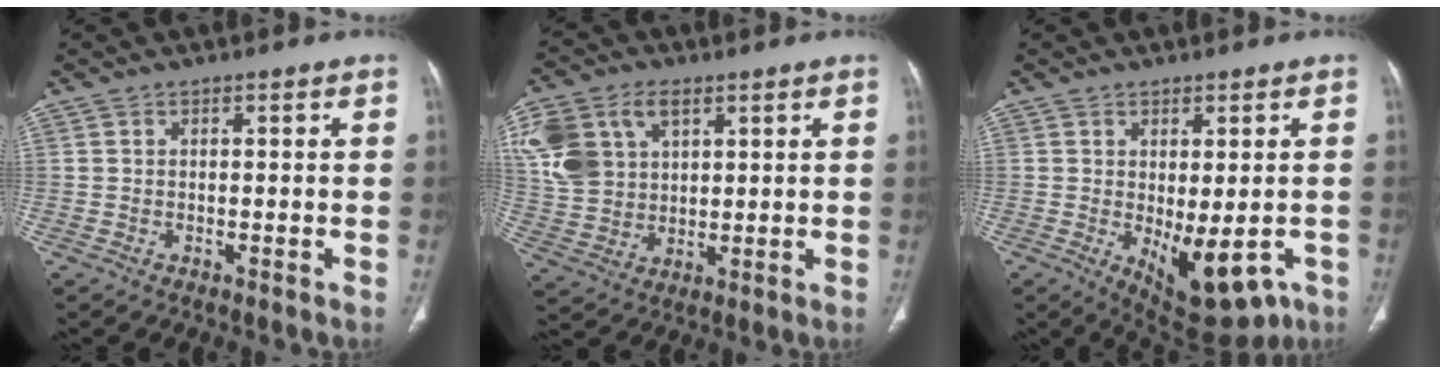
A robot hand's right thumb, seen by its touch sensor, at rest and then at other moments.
{"total": 14.6, "force": [5.3, 10.4, 8.8], "torque": [-0.183, 0.003, 0.110]}
{"total": 11.5, "force": [-3.5, 5.2, 9.6], "torque": [-0.114, -0.007, -0.030]}